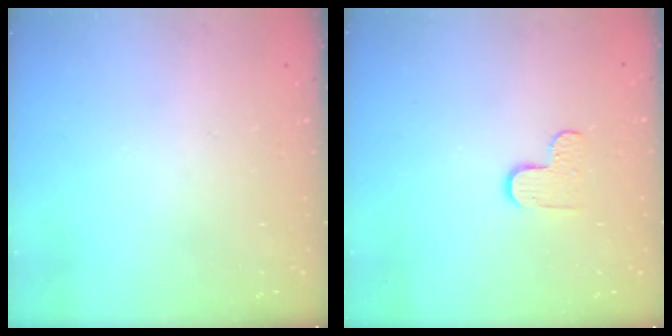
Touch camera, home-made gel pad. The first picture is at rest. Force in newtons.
{"total": 5.1, "press": 5.1, "slide": 0.5}